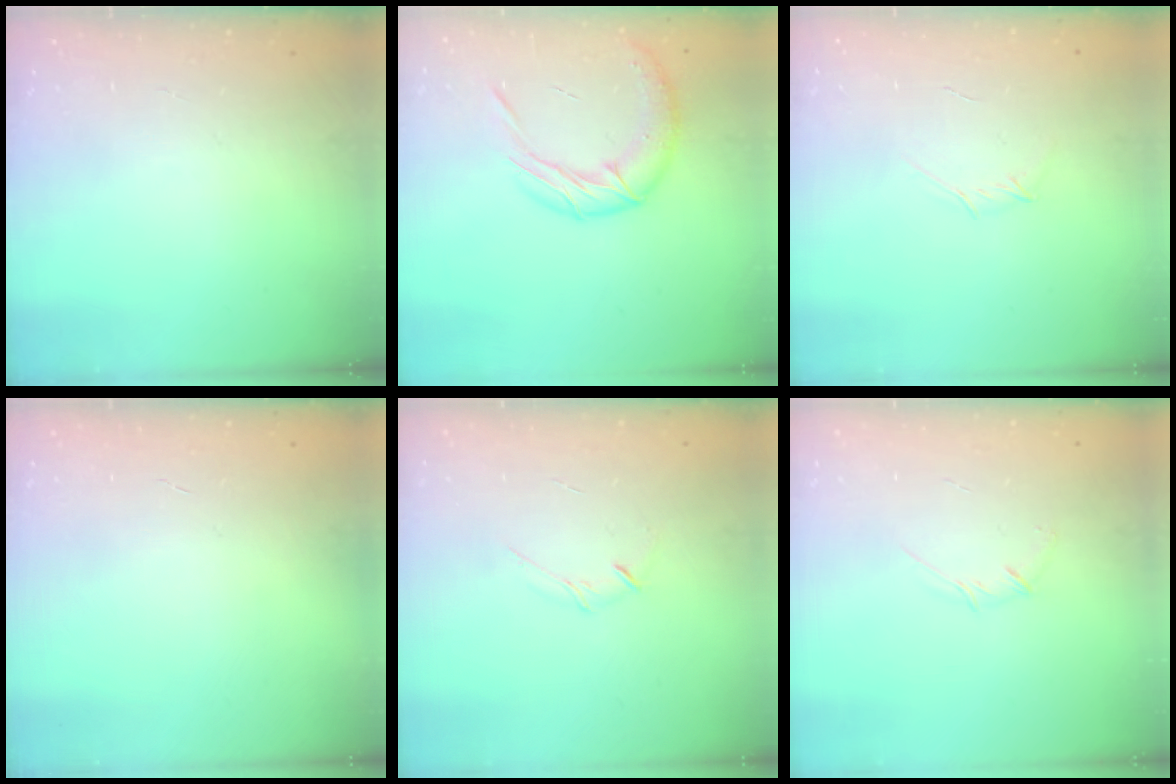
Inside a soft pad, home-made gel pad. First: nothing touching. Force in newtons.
{"total": 14.7, "press": 14.5, "slide": 2.0}
{"total": 3.5, "press": 3.4, "slide": 0.8}
{"total": 0.0}
{"total": 4.1, "press": 4.0, "slide": 0.9}
{"total": 3.7, "press": 3.6, "slide": 0.9}